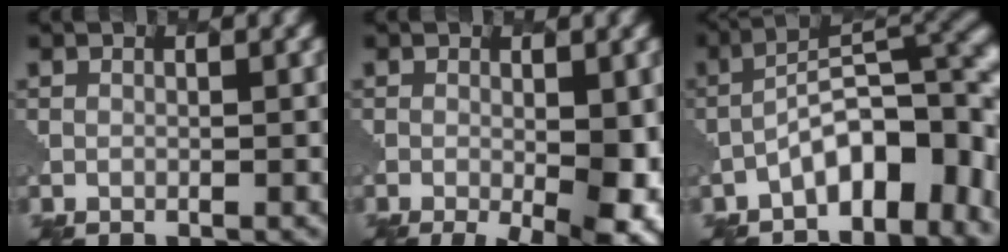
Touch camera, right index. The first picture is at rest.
{"total": 8.0, "force": [-2.0, 3.0, 7.1], "torque": [-0.095, -0.012, -0.018]}
{"total": 8.9, "force": [-3.6, 4.0, 7.1], "torque": [-0.096, 0.015, -0.068]}